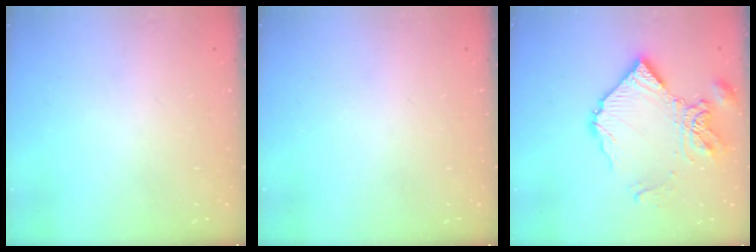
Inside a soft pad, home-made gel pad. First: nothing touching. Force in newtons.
{"total": 0.0}
{"total": 13.9, "press": 13.8, "slide": 1.6}